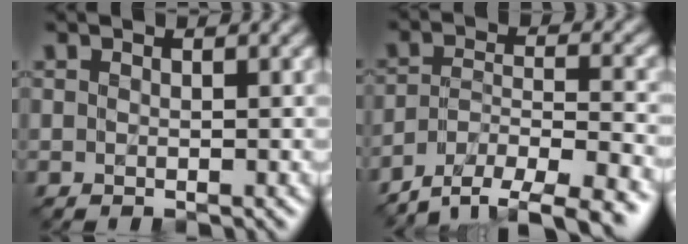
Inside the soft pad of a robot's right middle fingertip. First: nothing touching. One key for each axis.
{"total": 8.2, "fx": -7.0, "fy": 2.3, "fz": 3.7, "tx": -0.060, "ty": -0.015, "tz": -0.113}